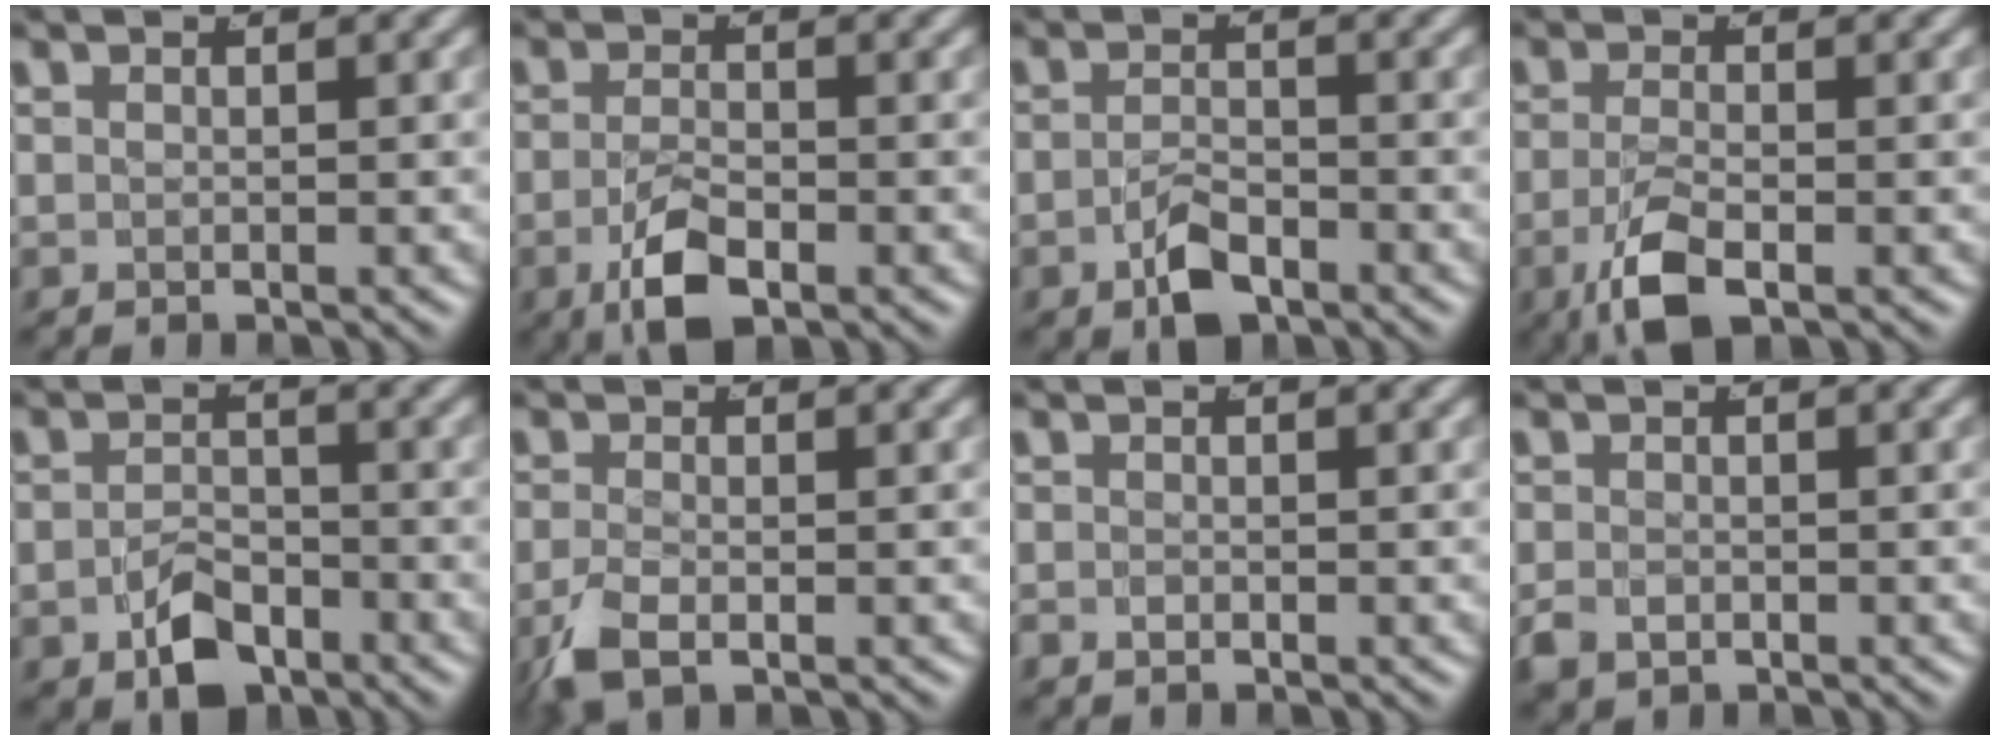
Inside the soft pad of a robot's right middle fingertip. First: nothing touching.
{"total": 4.4, "force": [-2.4, 1.6, 3.3], "torque": [-0.060, -0.014, -0.034]}
{"total": 3.8, "force": [-2.6, 1.7, 2.3], "torque": [-0.040, -0.012, -0.041]}
{"total": 4.4, "force": [-2.4, 1.3, 3.4], "torque": [-0.076, -0.020, -0.028]}
{"total": 4.4, "force": [-2.8, 2.5, 2.3], "torque": [-0.034, -0.017, -0.042]}
{"total": 3.0, "force": [-1.7, 1.0, 2.3], "torque": [-0.059, -0.015, -0.021]}
{"total": 0.8, "force": [-0.7, 0.3, 0.3], "torque": [-0.012, -0.008, -0.009]}
{"total": 2.1, "force": [-1.3, 1.3, 1.0], "torque": [-0.028, -0.016, -0.015]}